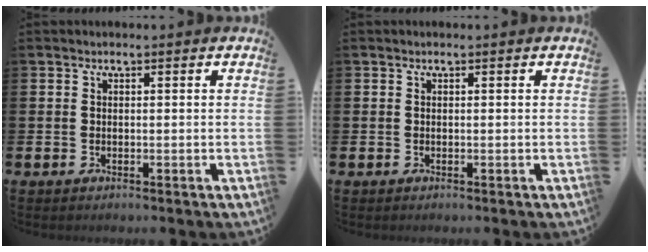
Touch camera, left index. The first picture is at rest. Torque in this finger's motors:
{"motor_torque": [0.00, 0.00, 0.00, 0.01]}